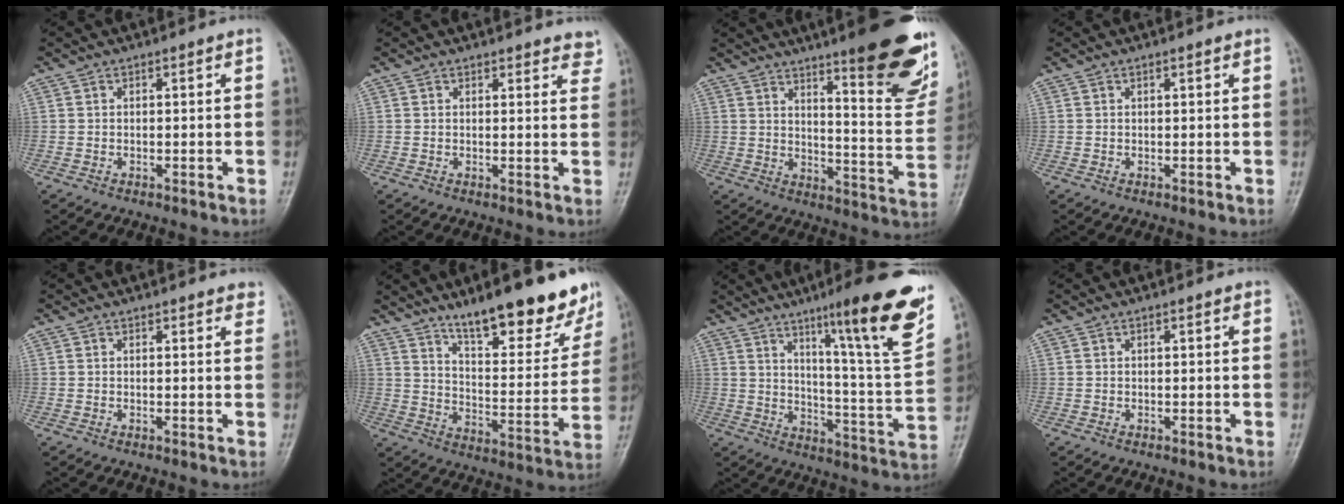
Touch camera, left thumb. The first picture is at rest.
{"total": 4.3, "force": [3.8, 1.5, 1.3], "torque": [0.013, -0.017, 0.033]}
{"total": 18.9, "force": [11.9, 4.3, 14.0], "torque": [-0.147, -0.068, 0.154]}
{"total": 0.9, "force": [0.5, 0.2, 0.7], "torque": [-0.011, 0.000, 0.007]}
{"total": 2.7, "force": [2.3, 0.8, 1.2], "torque": [0.002, -0.005, 0.020]}
{"total": 19.6, "force": [14.2, 5.4, 12.4], "torque": [-0.135, -0.084, 0.221]}
{"total": 22.8, "force": [13.3, 2.6, 18.4], "torque": [-0.235, -0.061, 0.198]}
{"total": 0.9, "force": [0.6, 0.2, 0.7], "torque": [-0.011, 0.000, 0.006]}